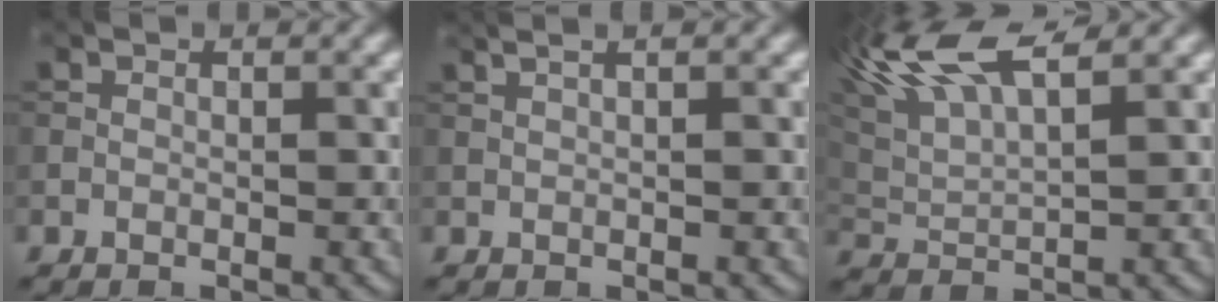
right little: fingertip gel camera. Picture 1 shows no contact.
{"total": 4.2, "force": [2.3, 2.0, 2.8], "torque": [-0.028, 0.032, 0.008]}
{"total": 8.4, "force": [5.3, 2.4, 6.0], "torque": [-0.132, 0.030, 0.094]}